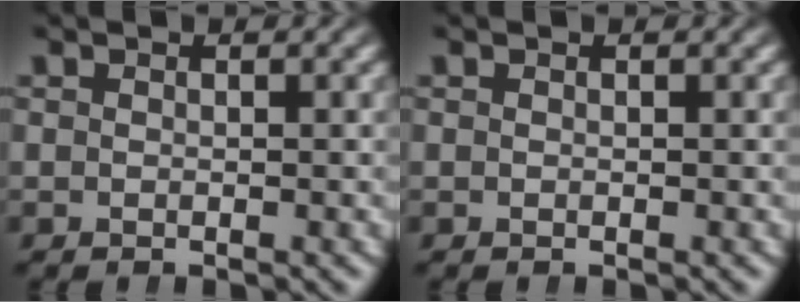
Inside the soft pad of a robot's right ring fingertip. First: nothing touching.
{"total": 0.0}